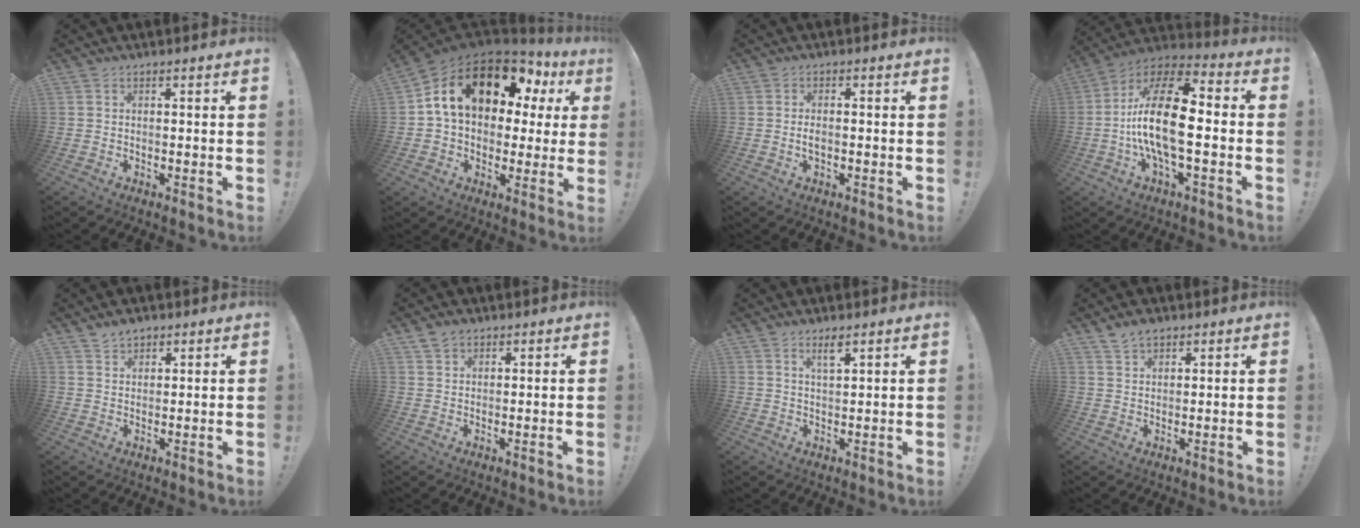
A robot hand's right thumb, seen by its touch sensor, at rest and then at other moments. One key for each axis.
{"total": 18.6, "fx": 7.9, "fy": 10.7, "fz": 13.0, "tx": -0.210, "ty": -0.030, "tz": 0.145}
{"total": 1.8, "fx": -0.4, "fy": 0.7, "fz": 1.6, "tx": -0.028, "ty": 0.005, "tz": -0.008}
{"total": 20.6, "fx": -2.1, "fy": 8.3, "fz": 18.7, "tx": -0.357, "ty": 0.014, "tz": -0.040}
{"total": 3.4, "fx": 2.8, "fy": 1.8, "fz": 0.6, "tx": -0.006, "ty": -0.016, "tz": 0.050}
{"total": 2.7, "fx": 2.0, "fy": 1.6, "fz": 0.7, "tx": -0.005, "ty": -0.010, "tz": 0.036}
{"total": 3.9, "fx": 2.6, "fy": 0.8, "fz": 2.7, "tx": -0.038, "ty": -0.013, "tz": 0.041}
{"total": 3.8, "fx": 2.9, "fy": 2.0, "fz": 1.2, "tx": -0.018, "ty": -0.016, "tz": 0.054}